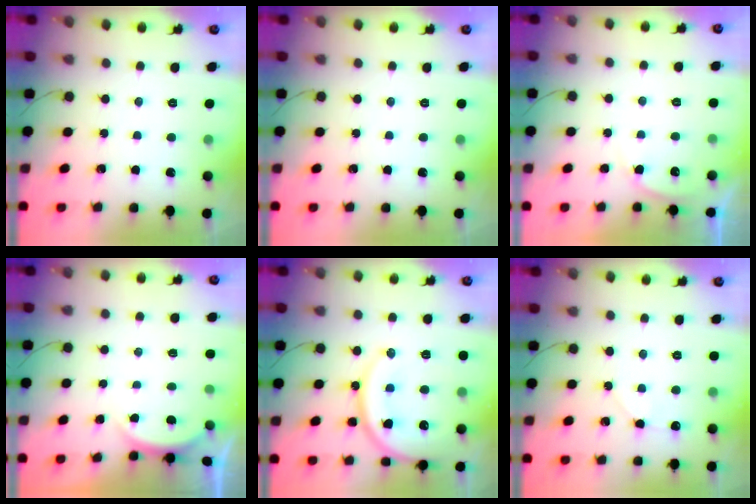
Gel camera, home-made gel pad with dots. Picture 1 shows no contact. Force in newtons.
{"total": 0.0}
{"total": 5.0, "press": 4.6, "slide": 1.8}
{"total": 1.6, "press": 1.5, "slide": 0.6}
{"total": 15.8, "press": 15.6, "slide": 2.1}
{"total": 4.5, "press": 4.0, "slide": 2.2}